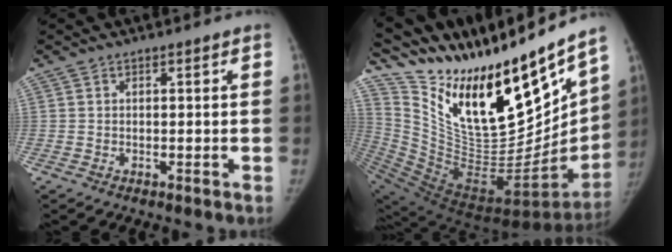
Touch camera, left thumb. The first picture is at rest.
{"total": 35.2, "force": [25.4, 10.6, 22.0], "torque": [-0.341, -0.117, 0.435]}